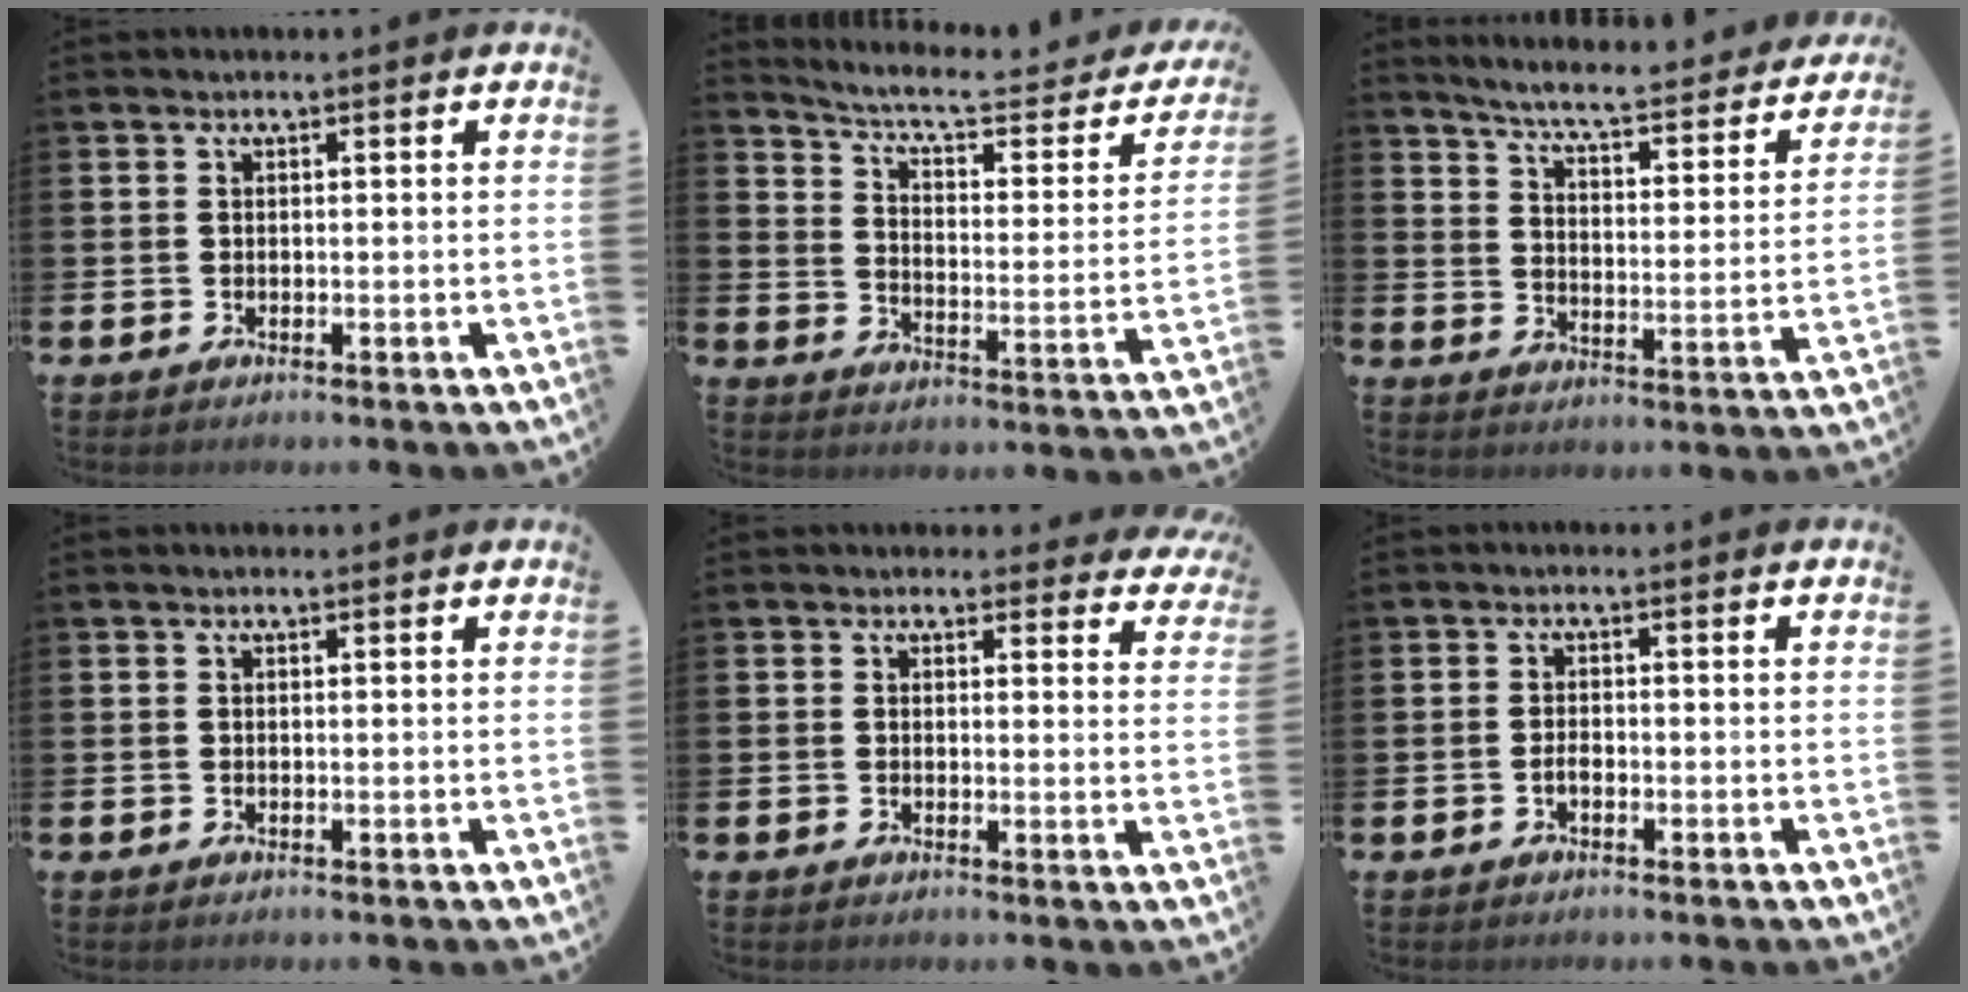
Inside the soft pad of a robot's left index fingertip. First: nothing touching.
{"total": 6.0, "force": [4.9, 1.5, 3.2], "torque": [-0.082, -0.038, 0.075]}
{"total": 5.5, "force": [5.1, 0.3, 2.2], "torque": [-0.062, -0.048, 0.077]}
{"total": 0.0}
{"total": 2.1, "force": [1.9, 0.9, 0.0], "torque": [0.011, -0.011, 0.028]}
{"total": 1.2, "force": [-0.6, 0.6, 0.9], "torque": [-0.016, 0.000, -0.012]}